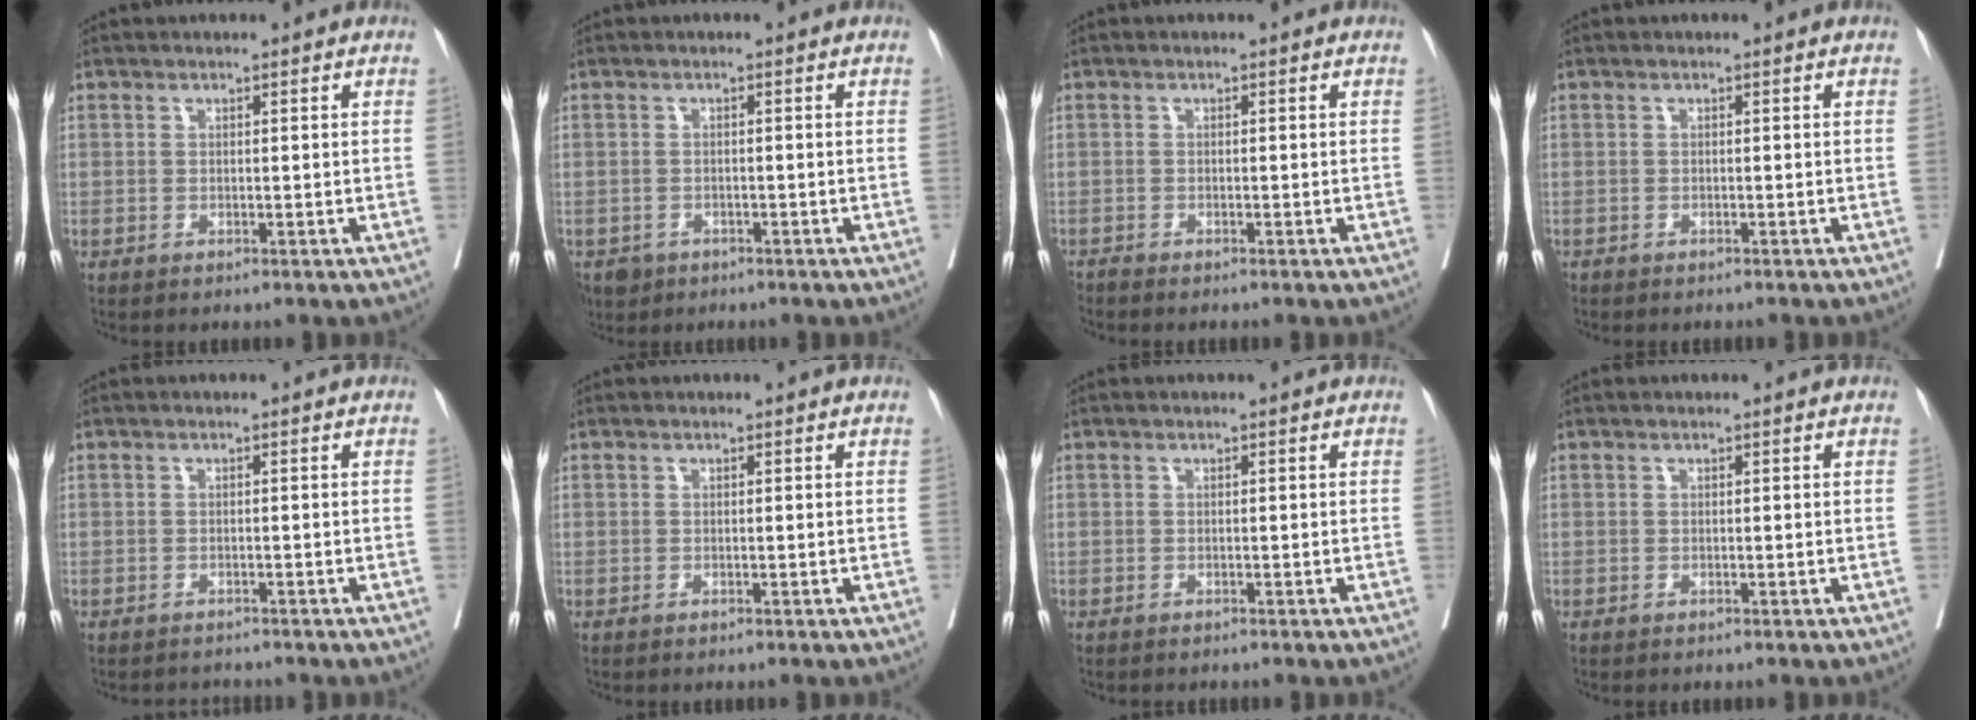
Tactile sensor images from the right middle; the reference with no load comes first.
{"total": 3.4, "force": [-2.2, 2.5, 0.5], "torque": [-0.006, 0.003, -0.035]}
{"total": 1.0, "force": [-0.9, -0.2, 0.0], "torque": [0.000, -0.002, -0.020]}
{"total": 1.5, "force": [-1.4, 0.5, 0.4], "torque": [-0.009, -0.002, -0.020]}
{"total": 1.8, "force": [-1.7, 0.4, -0.1], "torque": [0.000, -0.005, -0.027]}
{"total": 0.0}
{"total": 0.5, "force": [-0.5, 0.1, 0.1], "torque": [-0.005, -0.001, -0.011]}
{"total": 0.0}